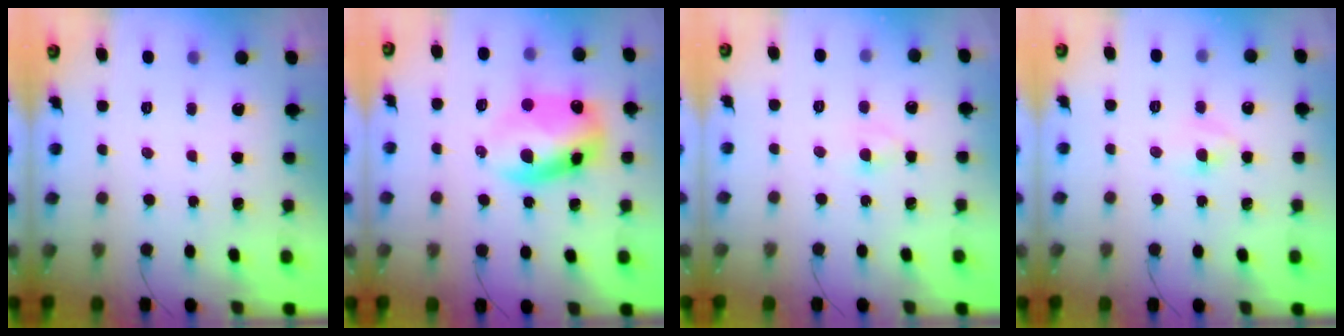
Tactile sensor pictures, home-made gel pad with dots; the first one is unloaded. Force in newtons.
{"total": 13.7, "press": 13.5, "slide": 2.1}
{"total": 3.6, "press": 3.4, "slide": 1.1}
{"total": 4.6, "press": 4.4, "slide": 1.2}